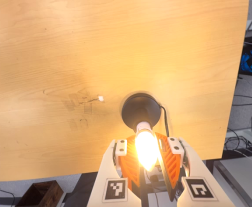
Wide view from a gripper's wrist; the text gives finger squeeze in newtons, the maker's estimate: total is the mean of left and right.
{"total": 13.1, "left": 12.0, "right": 14.1}